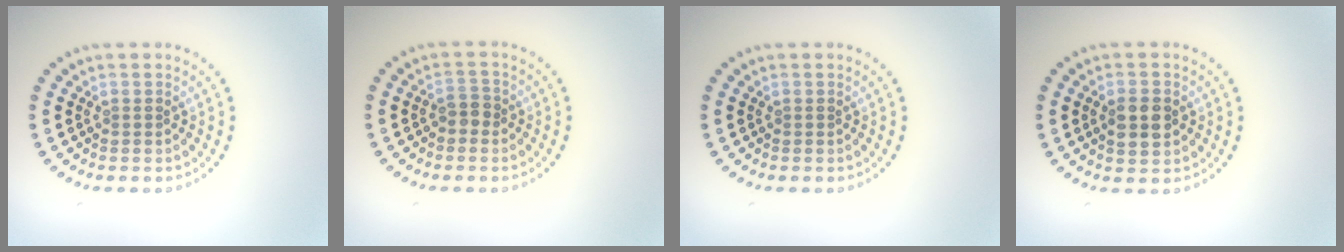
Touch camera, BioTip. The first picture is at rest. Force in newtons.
{"total": 1.4, "press": 1.3, "slide": 0.5}
{"total": 0.0}
{"total": 2.8, "press": 2.8, "slide": 0.1}